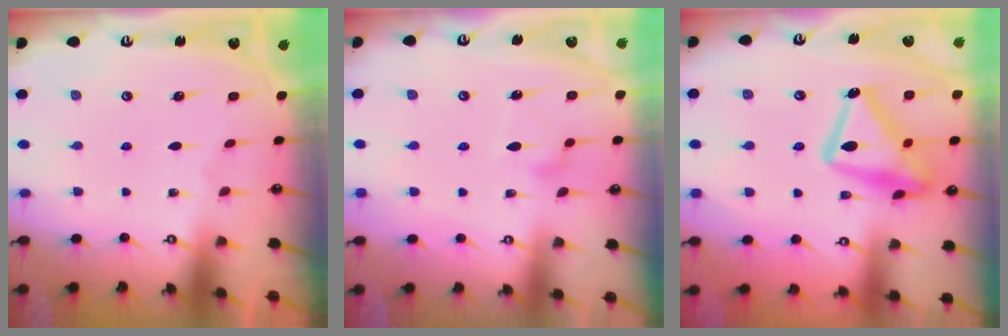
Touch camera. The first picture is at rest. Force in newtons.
{"total": 9.8, "press": 9.8, "slide": 0.5}
{"total": 19.3, "press": 19.3, "slide": 1.5}